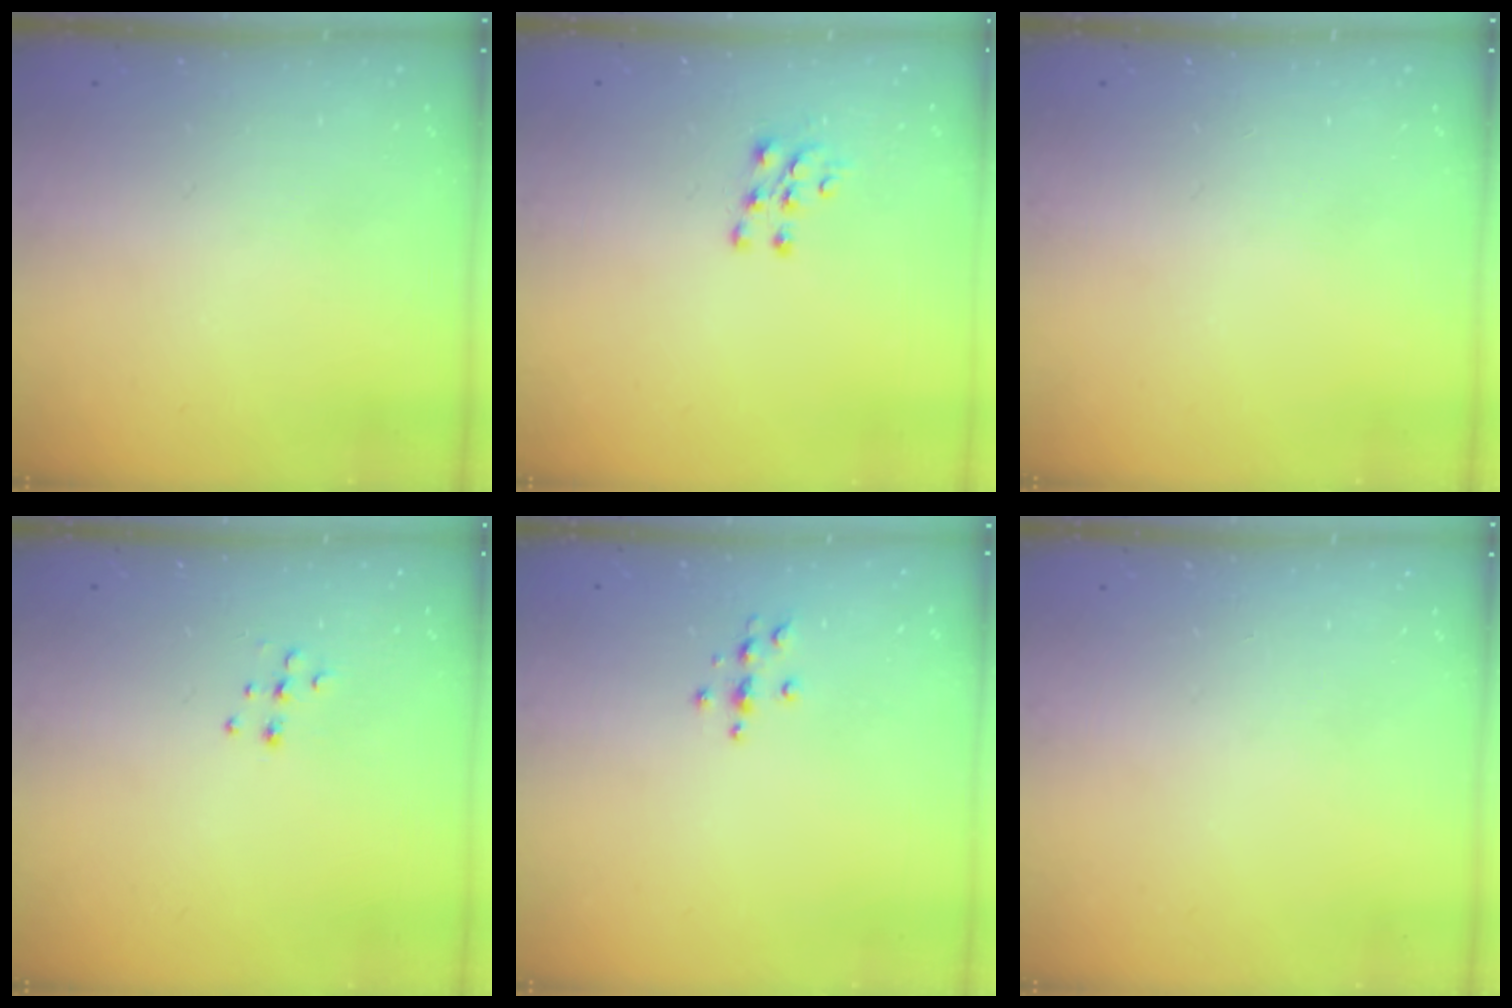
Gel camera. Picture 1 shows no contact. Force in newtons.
{"total": 6.5, "press": 6.4, "slide": 0.7}
{"total": 0.0}
{"total": 7.0, "press": 6.9, "slide": 0.6}
{"total": 3.8, "press": 3.7, "slide": 0.5}
{"total": 0.0}